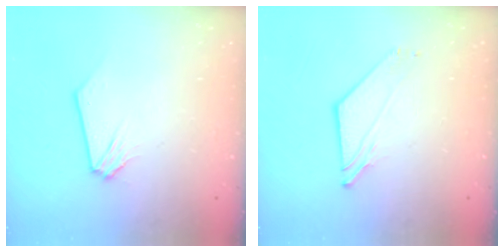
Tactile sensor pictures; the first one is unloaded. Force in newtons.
{"total": 2.7, "press": 2.7, "slide": 0.3}